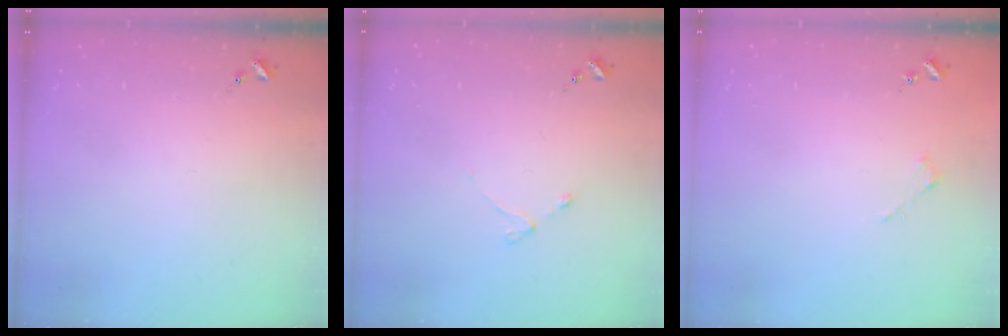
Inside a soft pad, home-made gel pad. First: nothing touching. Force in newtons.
{"total": 3.1, "press": 3.0, "slide": 0.4}
{"total": 1.8, "press": 1.8, "slide": 0.2}